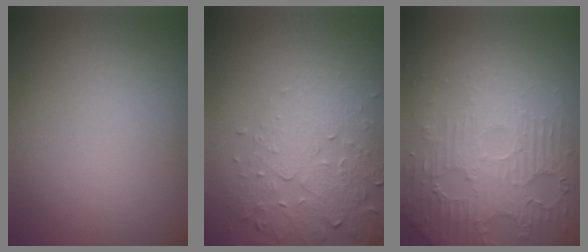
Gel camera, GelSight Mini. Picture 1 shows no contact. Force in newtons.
{"total": 5.0, "press": 3.6, "slide": 3.4}
{"total": 4.7, "press": 3.7, "slide": 2.8}